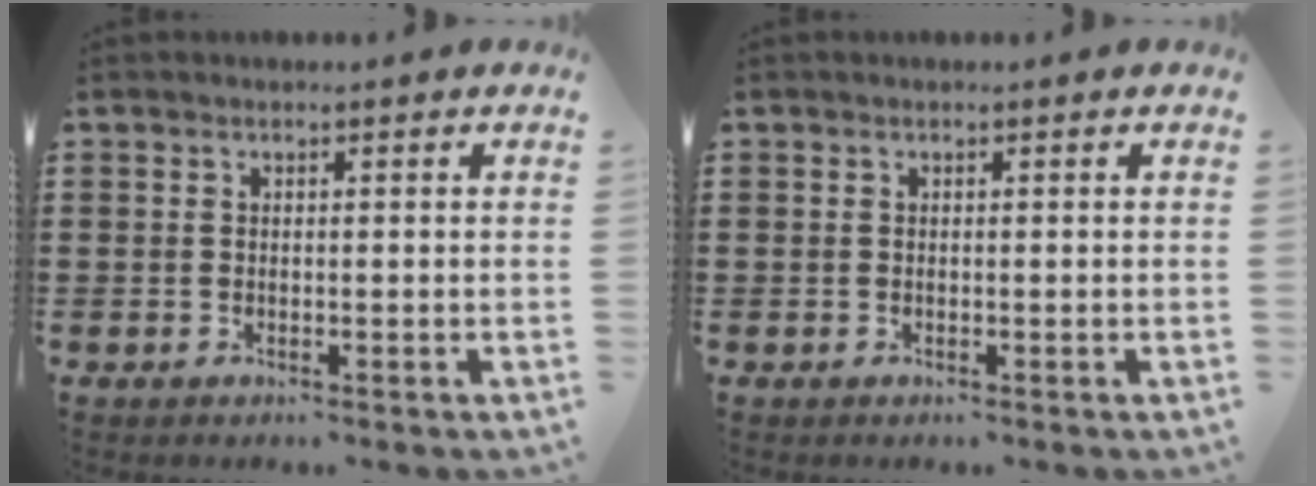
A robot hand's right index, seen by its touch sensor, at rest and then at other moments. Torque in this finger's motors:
{"motor_torque": [-0.86, 1.27, 0.00, 0.00]}